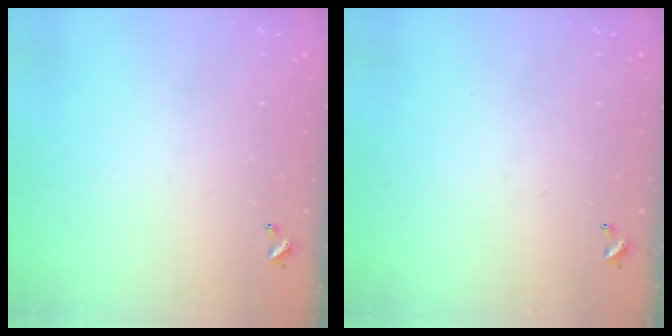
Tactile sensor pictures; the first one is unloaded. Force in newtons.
{"total": 0.0}